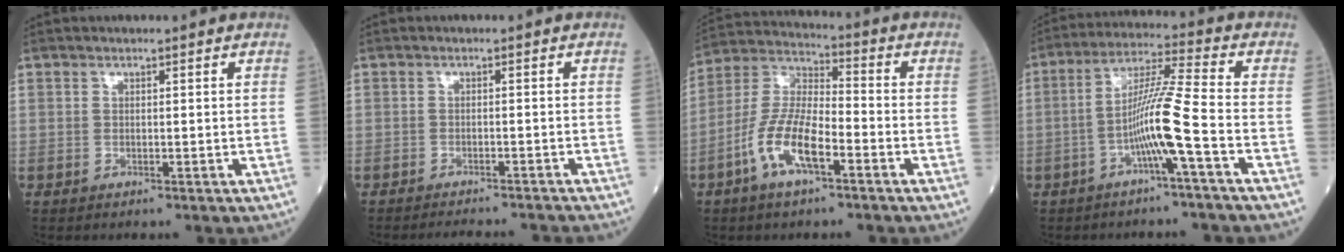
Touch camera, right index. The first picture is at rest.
{"total": 8.2, "force": [-7.9, 0.4, 2.2], "torque": [-0.024, -0.007, -0.094]}
{"total": 10.5, "force": [-4.7, 3.1, 8.9], "torque": [-0.192, 0.008, -0.090]}
{"total": 8.7, "force": [-3.1, -1.5, 8.0], "torque": [-0.156, 0.017, -0.058]}